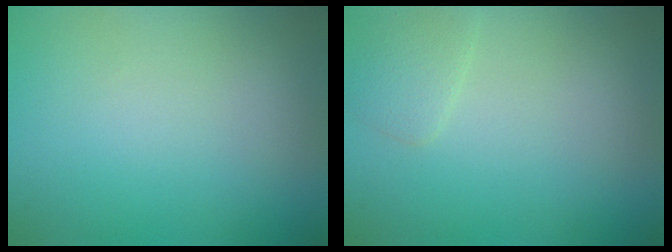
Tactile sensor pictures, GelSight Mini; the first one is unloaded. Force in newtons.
{"total": 1.4, "press": 1.4, "slide": 0.1}